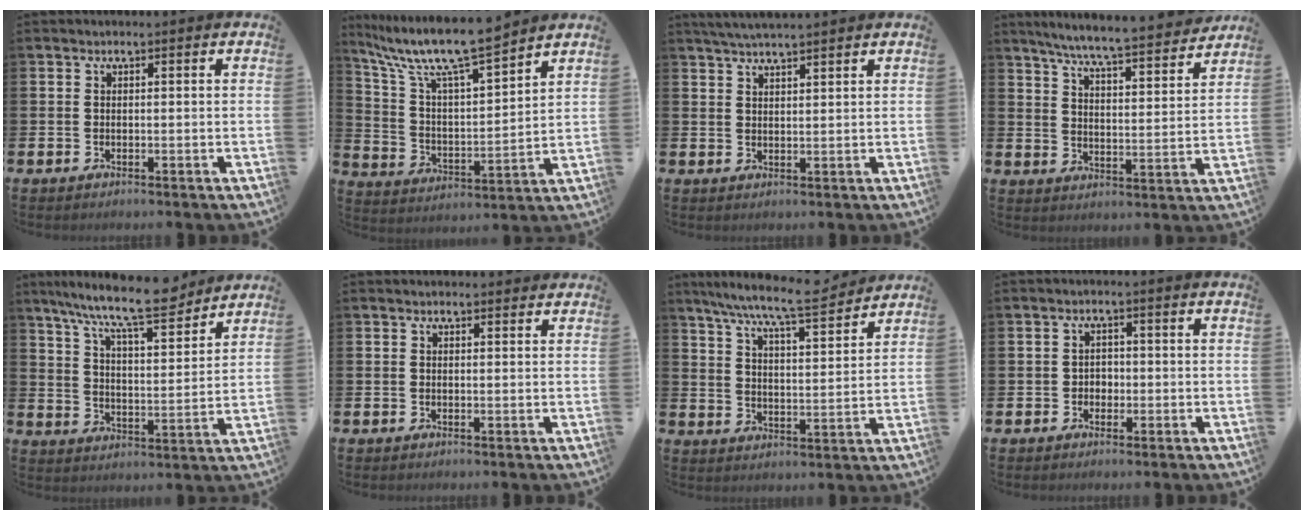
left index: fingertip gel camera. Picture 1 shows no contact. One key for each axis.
{"total": 11.0, "fx": 9.7, "fy": 1.2, "fz": 5.0, "tx": -0.141, "ty": -0.054, "tz": 0.169}
{"total": 3.5, "fx": 3.4, "fy": 0.0, "fz": 0.9, "tx": -0.021, "ty": -0.008, "tz": 0.061}
{"total": 7.3, "fx": 6.8, "fy": -0.2, "fz": 2.5, "tx": -0.065, "ty": -0.052, "tz": 0.115}
{"total": 10.9, "fx": 9.8, "fy": 1.4, "fz": 4.6, "tx": -0.113, "ty": -0.059, "tz": 0.169}
{"total": 0.8, "fx": 0.8, "fy": 0.2, "fz": 0.2, "tx": 0.008, "ty": -0.002, "tz": 0.012}
{"total": 9.0, "fx": 8.3, "fy": 0.5, "fz": 3.6, "tx": -0.094, "ty": -0.048, "tz": 0.145}
{"total": 1.8, "fx": -0.6, "fy": 1.6, "fz": 0.6, "tx": -0.005, "ty": 0.003, "tz": -0.018}